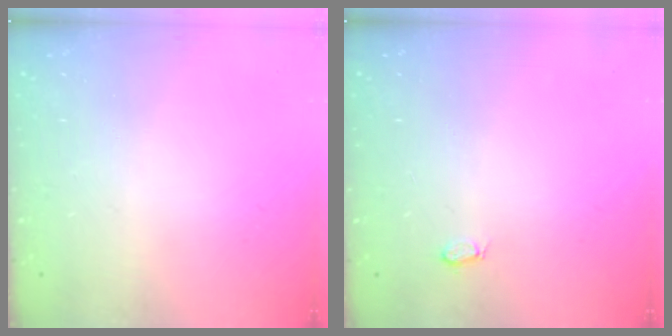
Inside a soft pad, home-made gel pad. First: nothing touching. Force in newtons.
{"total": 3.5, "press": 3.5, "slide": 0.5}